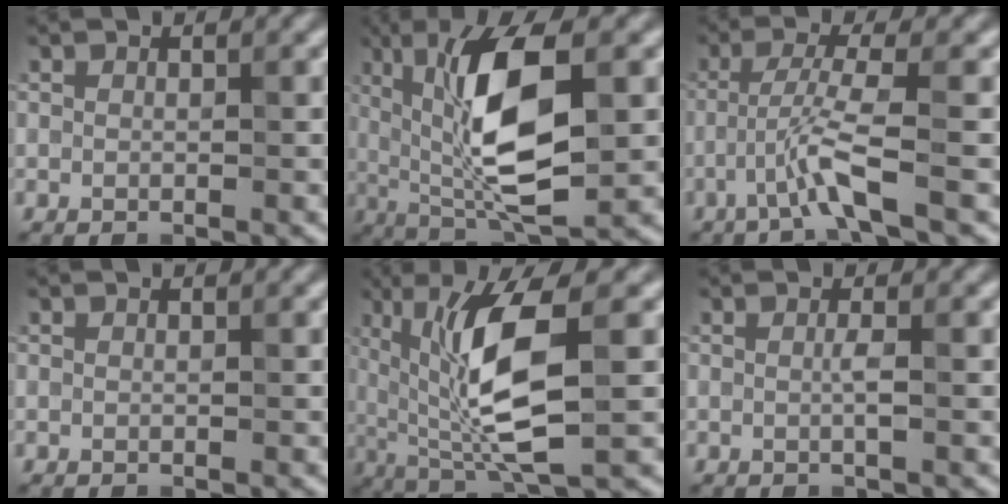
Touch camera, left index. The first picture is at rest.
{"total": 10.0, "force": [1.5, 3.3, 9.3], "torque": [-0.158, -0.004, 0.028]}
{"total": 3.6, "force": [-1.7, -0.2, 3.2], "torque": [-0.069, 0.009, -0.042]}
{"total": 0.0}
{"total": 9.0, "force": [1.3, 2.5, 8.5], "torque": [-0.158, -0.009, 0.028]}
{"total": 0.9, "force": [0.0, 0.0, 0.9], "torque": [-0.020, -0.002, -0.002]}